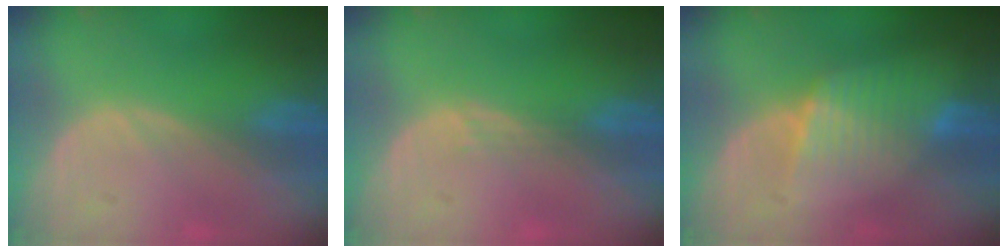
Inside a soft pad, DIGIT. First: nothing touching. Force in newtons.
{"total": 1.1, "press": 0.9, "slide": 0.7}
{"total": 6.6, "press": 5.8, "slide": 3.2}